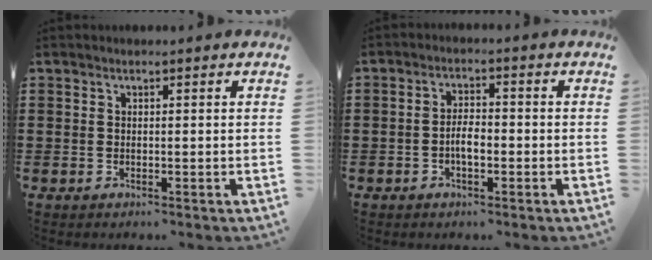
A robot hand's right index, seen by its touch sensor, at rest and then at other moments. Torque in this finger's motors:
{"motor_torque": [2.14, 0.00, 0.19, 0.06]}